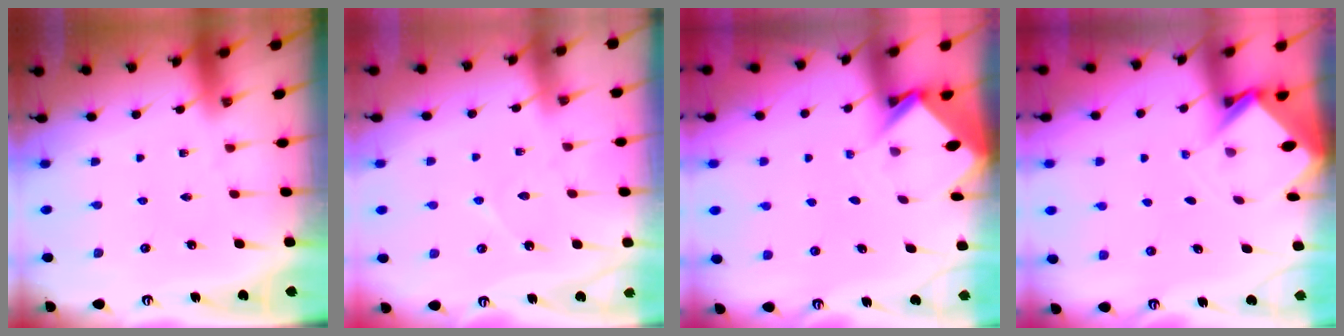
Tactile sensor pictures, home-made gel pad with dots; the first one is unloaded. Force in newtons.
{"total": 4.0, "press": 4.0, "slide": 0.4}
{"total": 3.6, "press": 3.6, "slide": 0.2}
{"total": 3.5, "press": 3.5, "slide": 0.2}